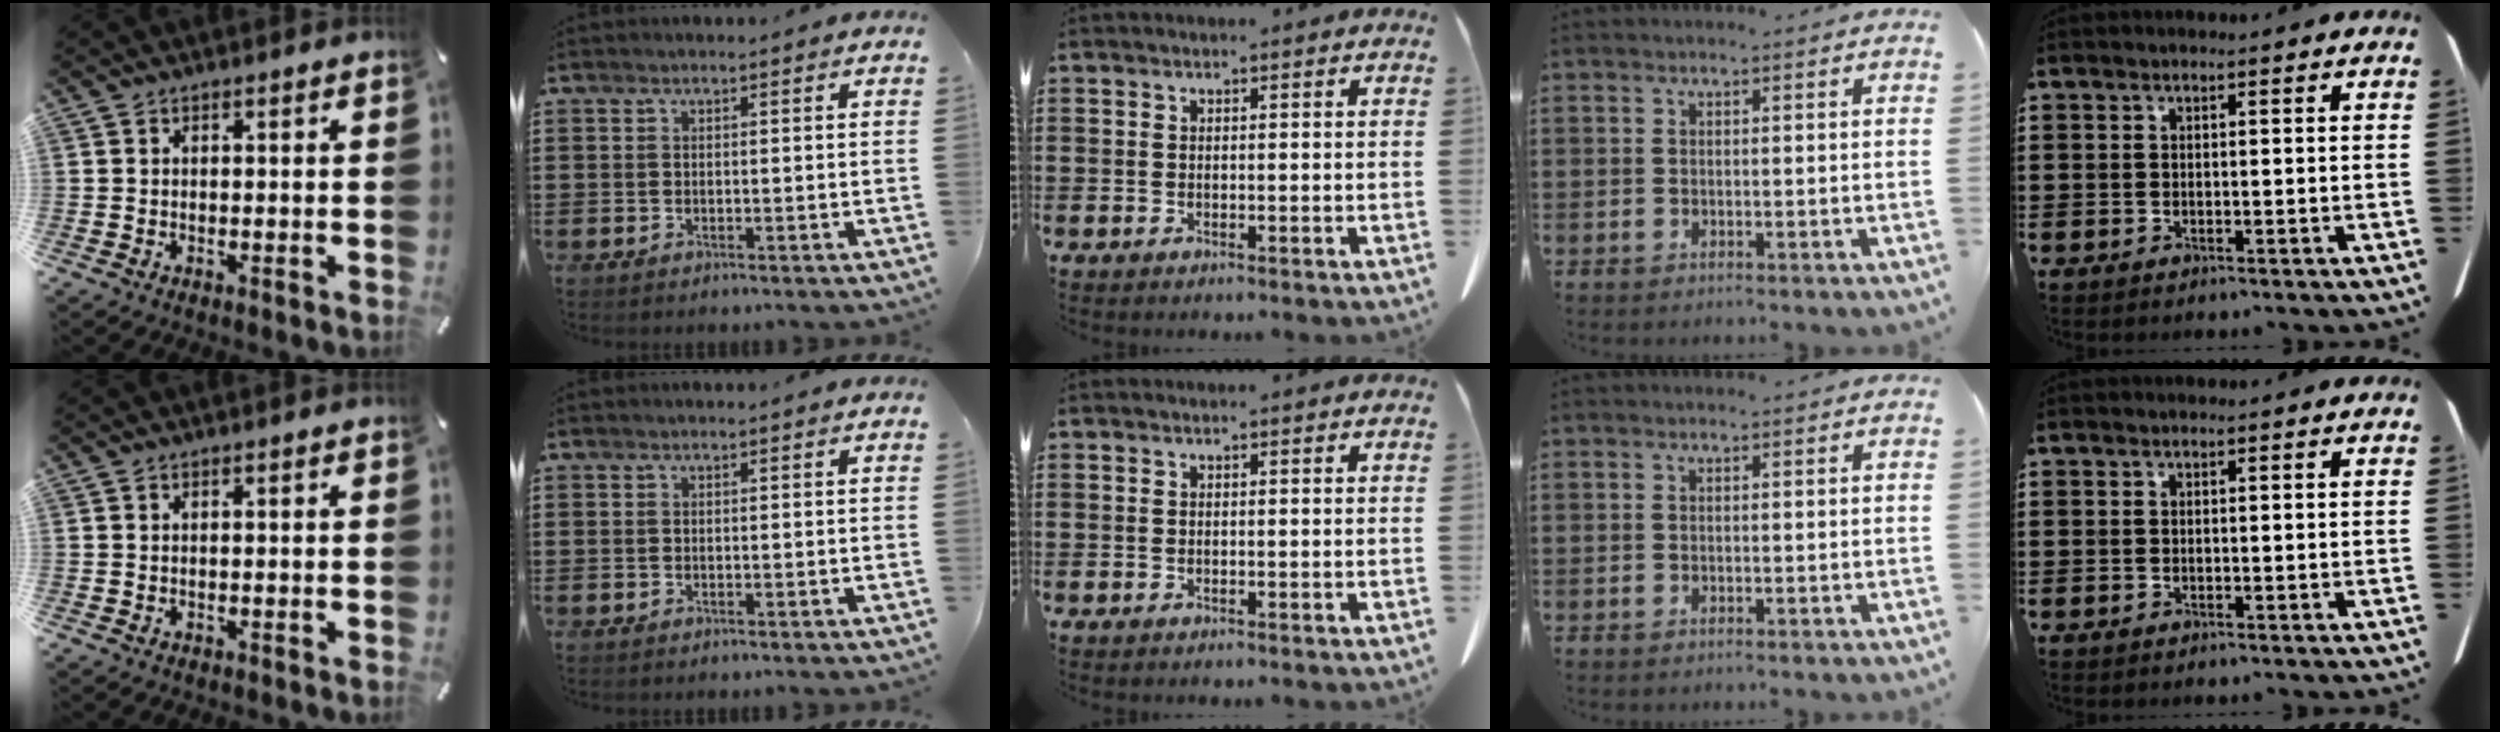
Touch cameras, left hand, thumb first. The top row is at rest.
{}